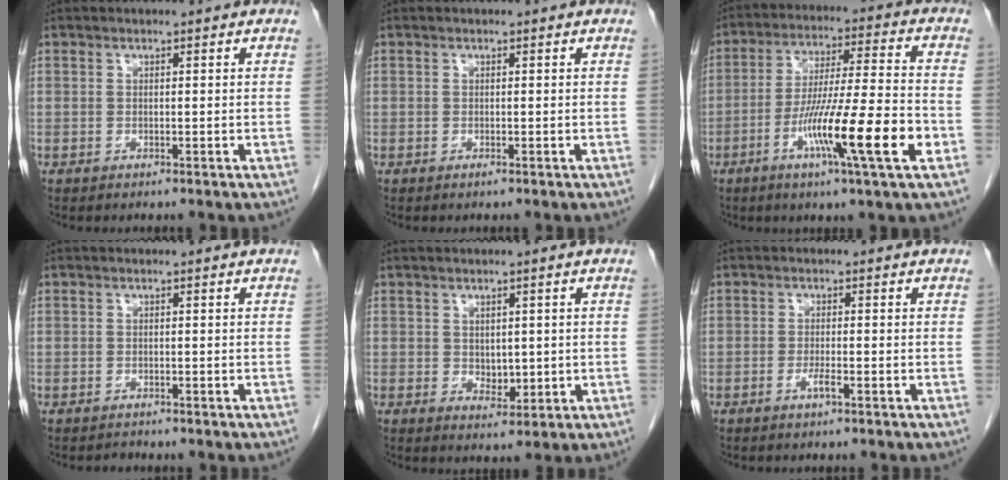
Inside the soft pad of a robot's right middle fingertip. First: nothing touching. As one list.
[{"total": 0.0}, {"total": 14.8, "force": [-5.5, -0.5, 13.7], "torque": [-0.240, -0.017, -0.098]}, {"total": 0.7, "force": [-0.6, 0.1, -0.2], "torque": [-0.001, -0.003, -0.011]}, {"total": 3.0, "force": [0.2, 2.0, 2.2], "torque": [-0.028, -0.006, 0.013]}, {"total": 1.6, "force": [-0.8, 0.0, 1.4], "torque": [-0.026, 0.000, -0.015]}]